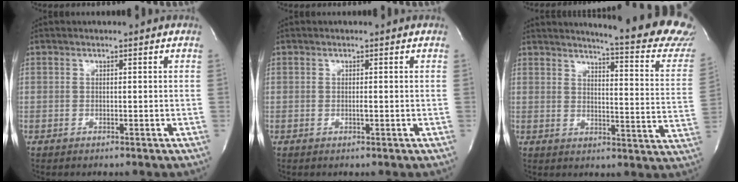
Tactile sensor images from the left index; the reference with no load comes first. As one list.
[{"total": 0.5, "force": [0.0, 0.1, 0.5], "torque": [-0.012, 0.000, -0.003]}, {"total": 22.1, "force": [20.2, 1.2, 8.8], "torque": [-0.112, -0.118, 0.218]}]